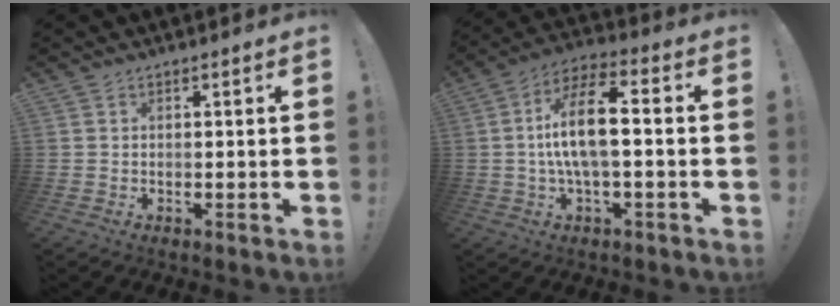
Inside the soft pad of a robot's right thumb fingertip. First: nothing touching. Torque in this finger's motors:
{"motor_torque": [0.19, 0.37, 0.14, 0.00, 0.09]}